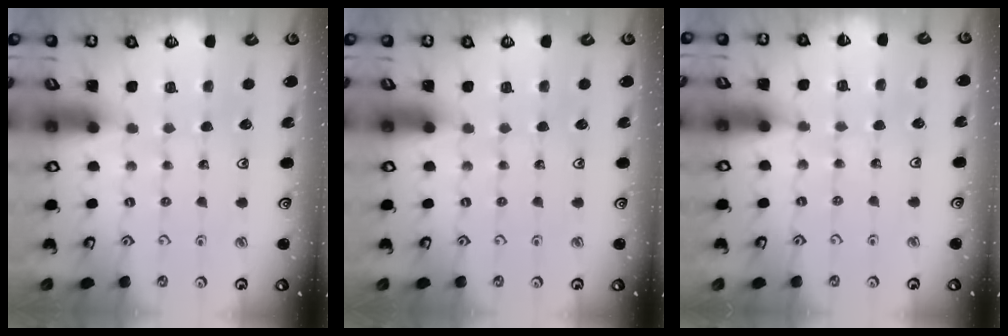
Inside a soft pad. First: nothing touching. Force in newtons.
{"total": 0.0}
{"total": 2.9, "press": 2.8, "slide": 0.5}